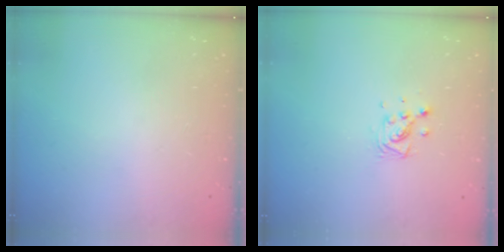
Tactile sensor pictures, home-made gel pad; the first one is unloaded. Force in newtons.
{"total": 6.3, "press": 6.1, "slide": 1.7}